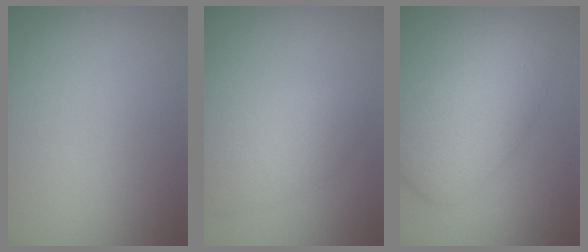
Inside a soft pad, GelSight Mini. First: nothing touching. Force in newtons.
{"total": 3.3, "press": 3.3, "slide": 0.1}
{"total": 5.8, "press": 5.8, "slide": 0.3}